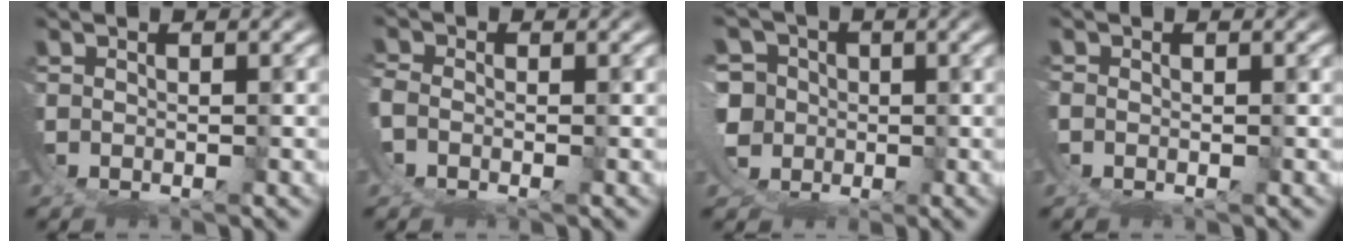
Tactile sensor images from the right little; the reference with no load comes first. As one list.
[{"total": 2.2, "force": [-0.8, 1.9, 0.7], "torque": [-0.023, -0.008, -0.015]}, {"total": 12.4, "force": [0.0, 11.5, 4.8], "torque": [-0.134, -0.037, -0.005]}, {"total": 0.6, "force": [-0.1, 0.5, 0.2], "torque": [-0.007, -0.002, -0.003]}]